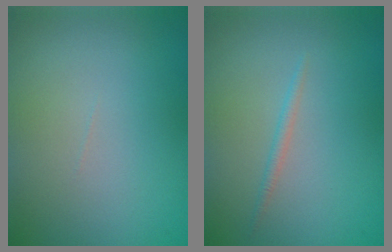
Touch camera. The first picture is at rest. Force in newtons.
{"total": 0.8, "press": 0.8, "slide": 0.0}